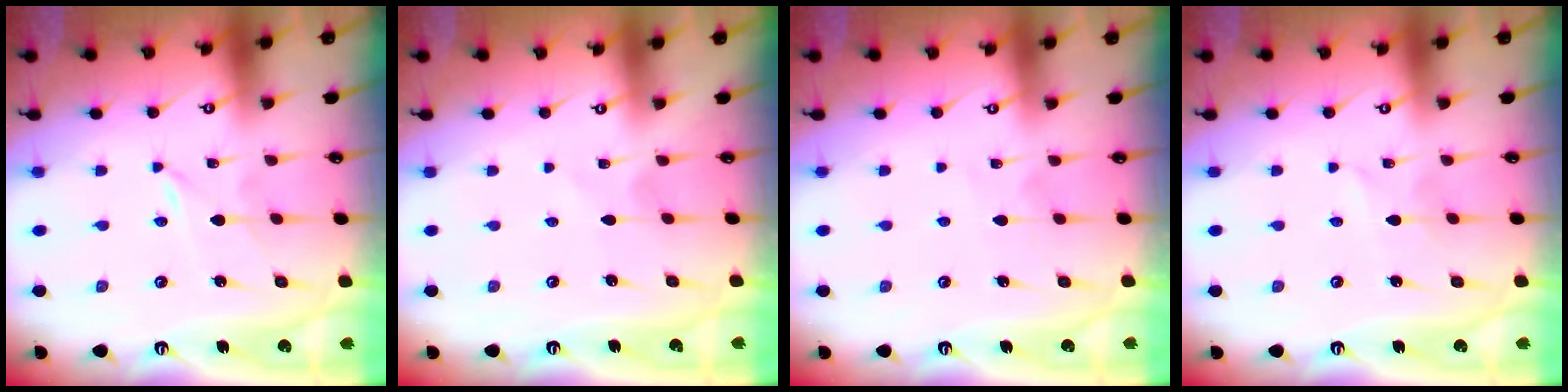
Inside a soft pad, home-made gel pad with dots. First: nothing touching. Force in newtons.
{"total": 1.3, "press": 1.3, "slide": 0.1}
{"total": 3.4, "press": 3.3, "slide": 0.4}
{"total": 2.9, "press": 2.9, "slide": 0.4}